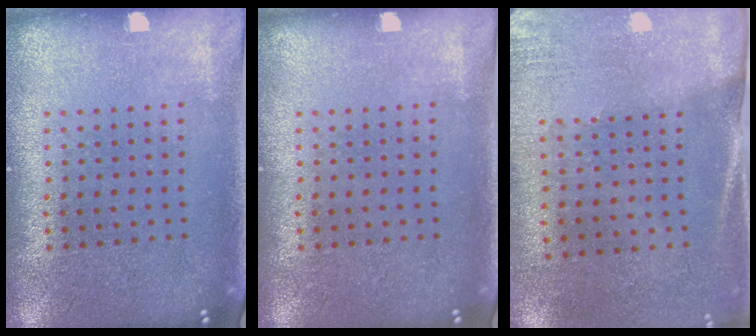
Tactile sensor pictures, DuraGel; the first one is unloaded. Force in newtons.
{"total": 0.0}
{"total": 2.6, "press": 2.3, "slide": 1.3}